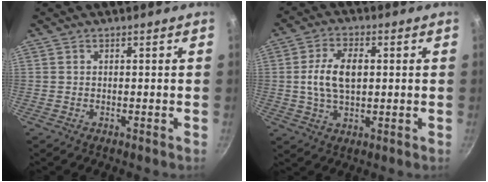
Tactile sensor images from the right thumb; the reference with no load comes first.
{"total": 9.3, "force": [0.9, 5.3, 7.5], "torque": [-0.130, 0.010, 0.015]}